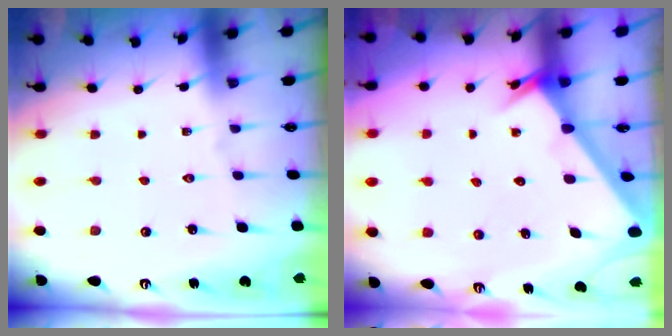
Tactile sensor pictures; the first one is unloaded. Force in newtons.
{"total": 2.5, "press": 2.5, "slide": 0.1}